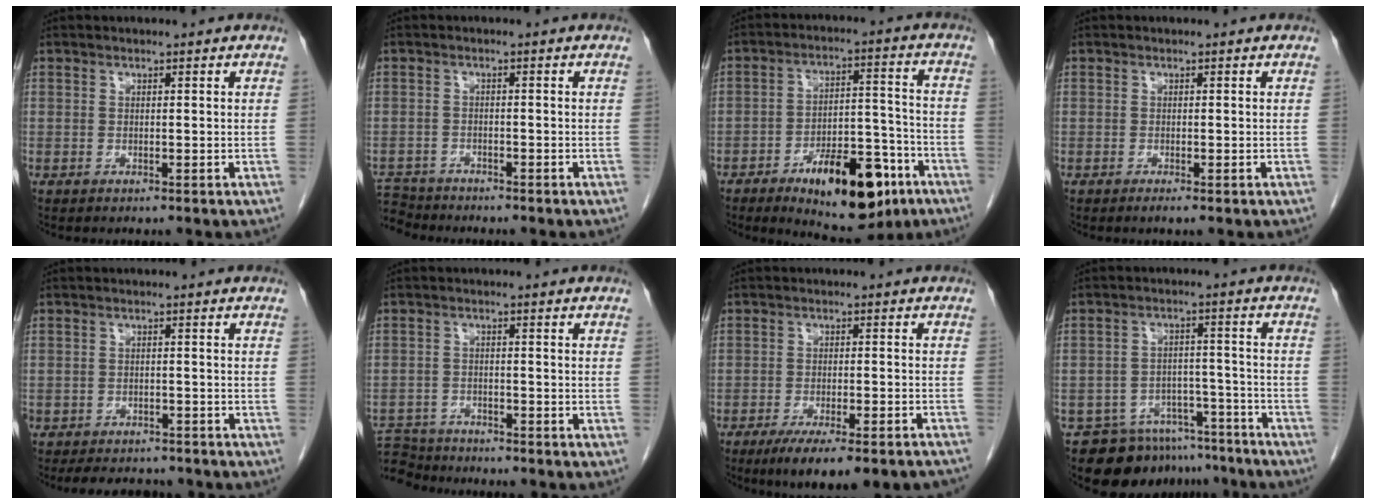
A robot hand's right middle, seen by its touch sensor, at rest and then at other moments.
{"total": 5.3, "force": [-5.0, 1.6, -0.2], "torque": [-0.001, -0.004, -0.094]}
{"total": 15.4, "force": [-8.4, 5.9, 11.5], "torque": [-0.158, 0.012, -0.119]}
{"total": 0.8, "force": [-0.5, -0.1, 0.6], "torque": [-0.011, -0.002, -0.008]}
{"total": 7.7, "force": [-6.8, 2.8, 2.3], "torque": [-0.033, 0.002, -0.086]}
{"total": 7.9, "force": [-7.6, 2.1, 0.6], "torque": [-0.018, 0.002, -0.132]}
{"total": 13.4, "force": [-10.6, 2.2, 7.9], "torque": [-0.086, -0.014, -0.149]}
{"total": 12.1, "force": [-10.1, 6.2, 2.5], "torque": [-0.027, 0.021, -0.138]}